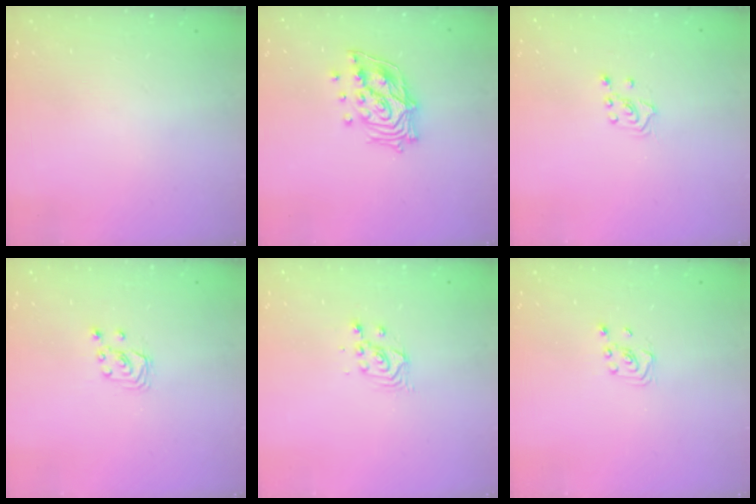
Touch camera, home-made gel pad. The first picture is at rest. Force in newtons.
{"total": 14.0, "press": 13.9, "slide": 1.7}
{"total": 3.3, "press": 3.2, "slide": 0.8}
{"total": 2.6, "press": 2.6, "slide": 0.3}
{"total": 2.9, "press": 2.9, "slide": 0.1}
{"total": 2.3, "press": 2.2, "slide": 0.8}